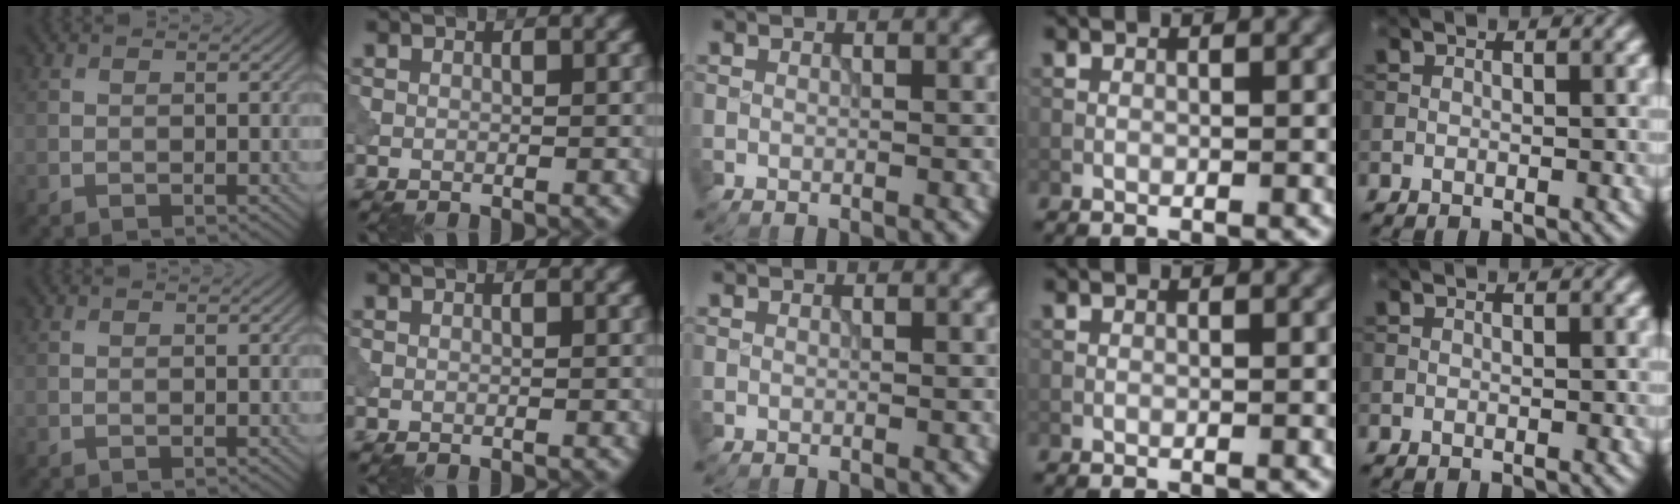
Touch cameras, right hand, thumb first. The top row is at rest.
{}